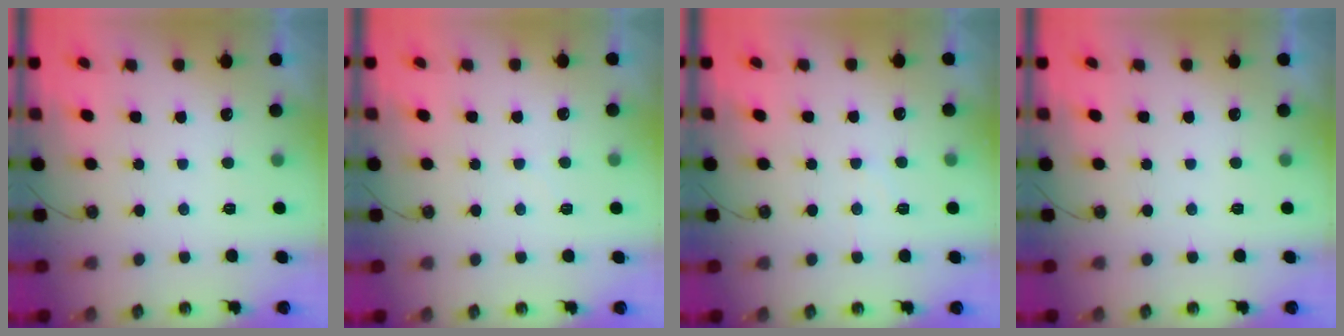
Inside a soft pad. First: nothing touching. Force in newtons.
{"total": 5.2, "press": 5.2, "slide": 0.7}
{"total": 5.1, "press": 5.0, "slide": 0.9}
{"total": 0.0}